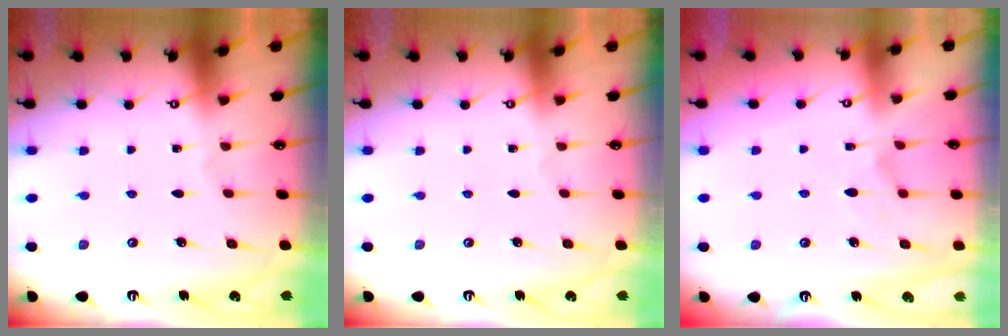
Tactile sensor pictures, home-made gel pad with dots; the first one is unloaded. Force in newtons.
{"total": 0.0}
{"total": 2.0, "press": 1.6, "slide": 1.1}